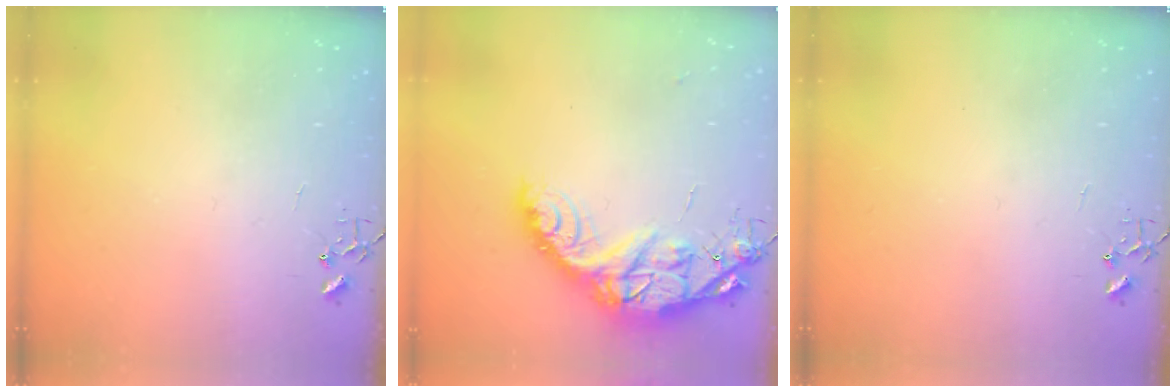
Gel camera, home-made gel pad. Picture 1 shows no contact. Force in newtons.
{"total": 17.5, "press": 17.4, "slide": 1.4}
{"total": 0.0}